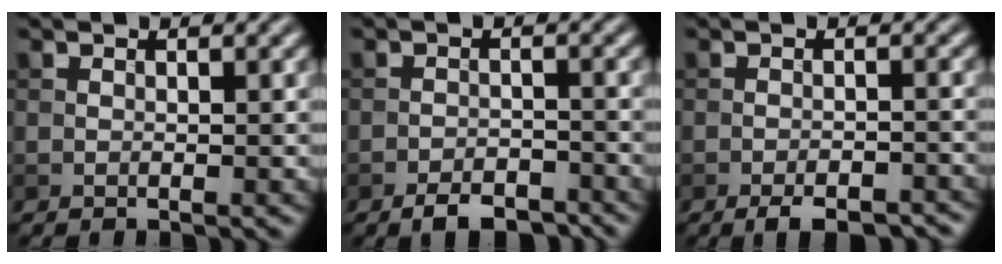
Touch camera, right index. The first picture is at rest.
{"total": 4.0, "force": [-3.2, 1.5, 1.9], "torque": [-0.026, 0.002, -0.056]}
{"total": 4.7, "force": [-3.6, 1.4, 2.7], "torque": [-0.042, -0.006, -0.049]}